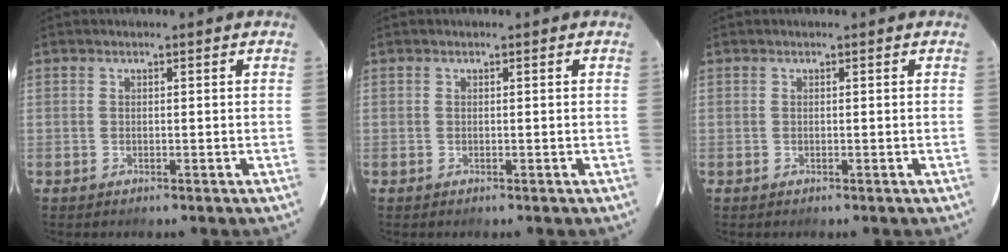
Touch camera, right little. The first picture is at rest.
{"total": 0.0}
{"total": 0.0}